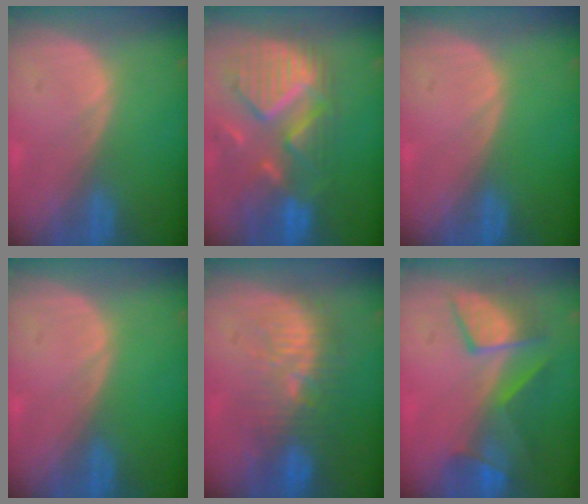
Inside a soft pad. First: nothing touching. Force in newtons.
{"total": 12.0, "press": 10.5, "slide": 5.9}
{"total": 0.0}
{"total": 0.0}
{"total": 9.7, "press": 9.1, "slide": 3.4}
{"total": 7.6, "press": 7.5, "slide": 1.1}